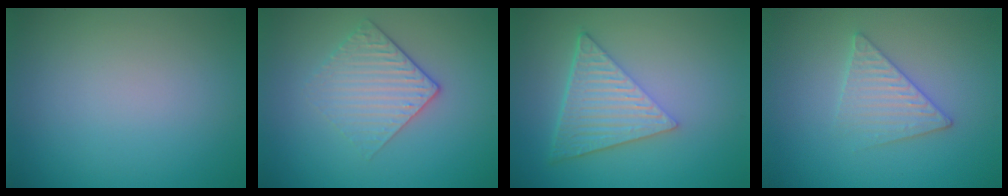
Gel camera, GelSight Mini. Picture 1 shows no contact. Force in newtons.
{"total": 3.0, "press": 2.6, "slide": 1.6}
{"total": 6.4, "press": 4.5, "slide": 4.5}
{"total": 3.0, "press": 3.0, "slide": 0.3}